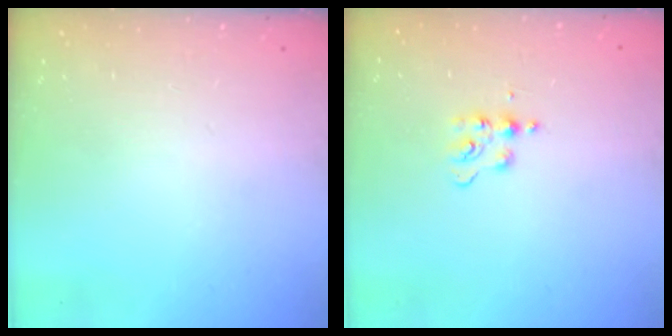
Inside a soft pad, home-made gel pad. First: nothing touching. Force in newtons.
{"total": 6.4, "press": 6.4, "slide": 0.7}